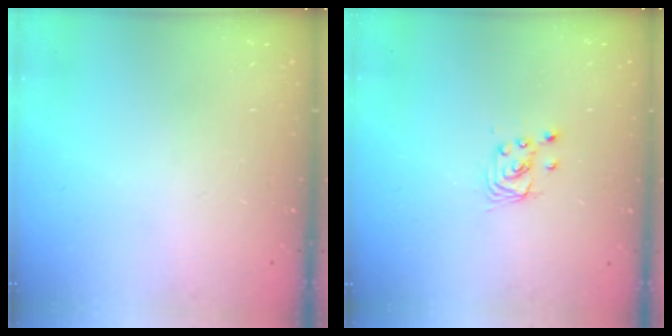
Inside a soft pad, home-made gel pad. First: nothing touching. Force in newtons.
{"total": 2.8, "press": 2.8, "slide": 0.2}